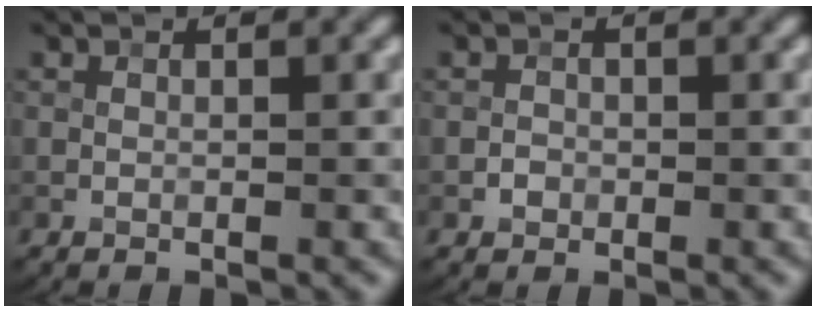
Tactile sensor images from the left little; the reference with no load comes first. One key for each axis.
{"total": 0.9, "fx": -0.4, "fy": 0.8, "fz": 0.2, "tx": 0.000, "ty": 0.000, "tz": -0.009}